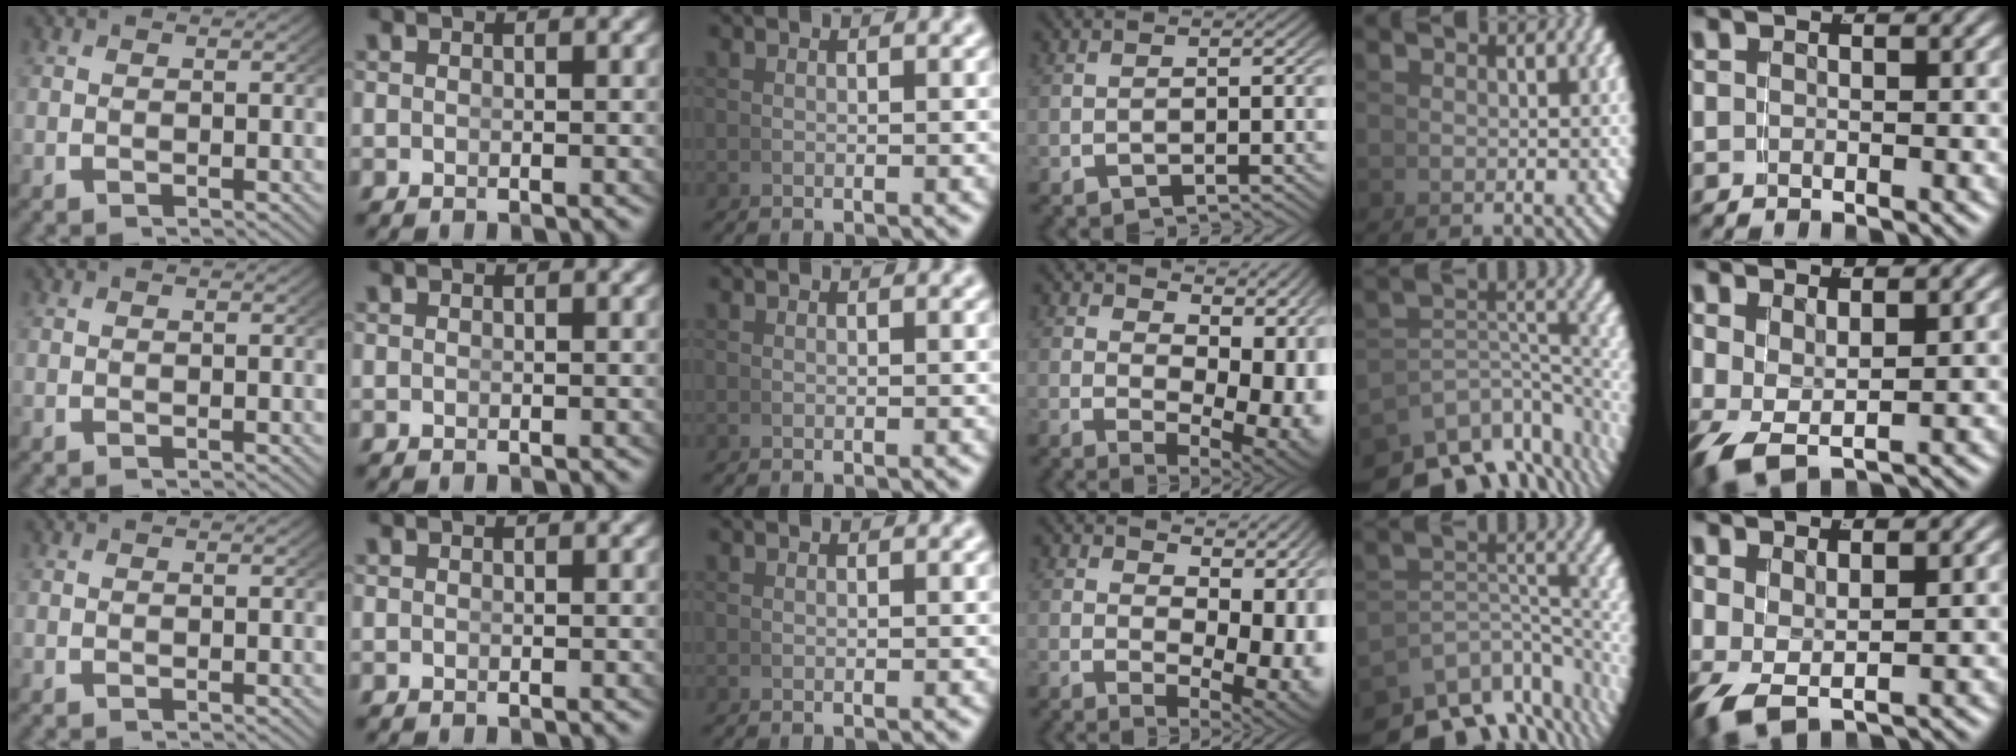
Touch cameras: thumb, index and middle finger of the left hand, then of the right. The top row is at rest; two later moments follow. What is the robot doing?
{"motion": "grasp_and_lifting", "object": "whiteboard"}